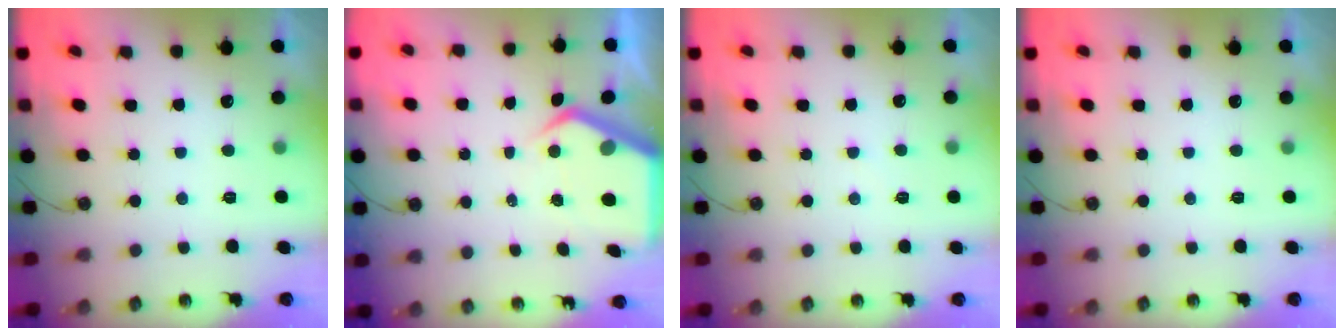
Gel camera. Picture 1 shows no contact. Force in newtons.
{"total": 6.2, "press": 6.2, "slide": 0.6}
{"total": 3.7, "press": 3.7, "slide": 0.6}
{"total": 0.0}